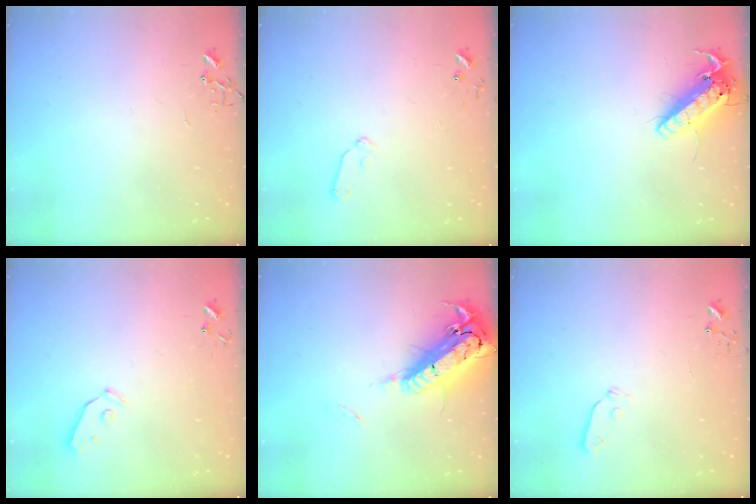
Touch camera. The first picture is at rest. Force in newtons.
{"total": 6.5, "press": 6.4, "slide": 1.0}
{"total": 14.9, "press": 14.7, "slide": 2.8}
{"total": 4.0, "press": 4.0, "slide": 0.2}
{"total": 22.8, "press": 22.3, "slide": 4.6}
{"total": 3.7, "press": 3.7, "slide": 0.4}